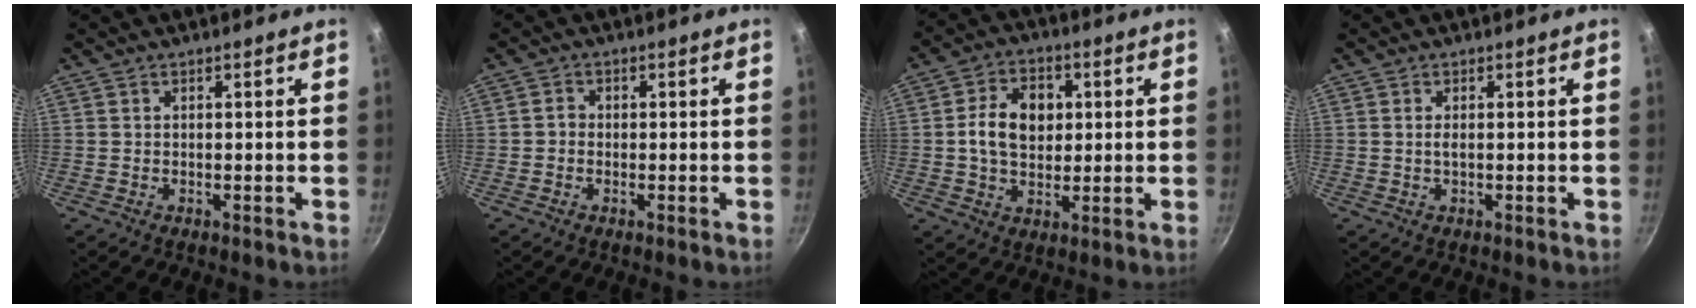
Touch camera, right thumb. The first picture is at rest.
{"total": 1.5, "force": [-0.4, 1.3, 0.6], "torque": [-0.004, 0.008, -0.011]}
{"total": 10.2, "force": [1.3, 7.5, 6.9], "torque": [-0.095, 0.007, 0.014]}
{"total": 1.1, "force": [0.1, 0.4, 1.0], "torque": [-0.021, 0.000, 0.001]}